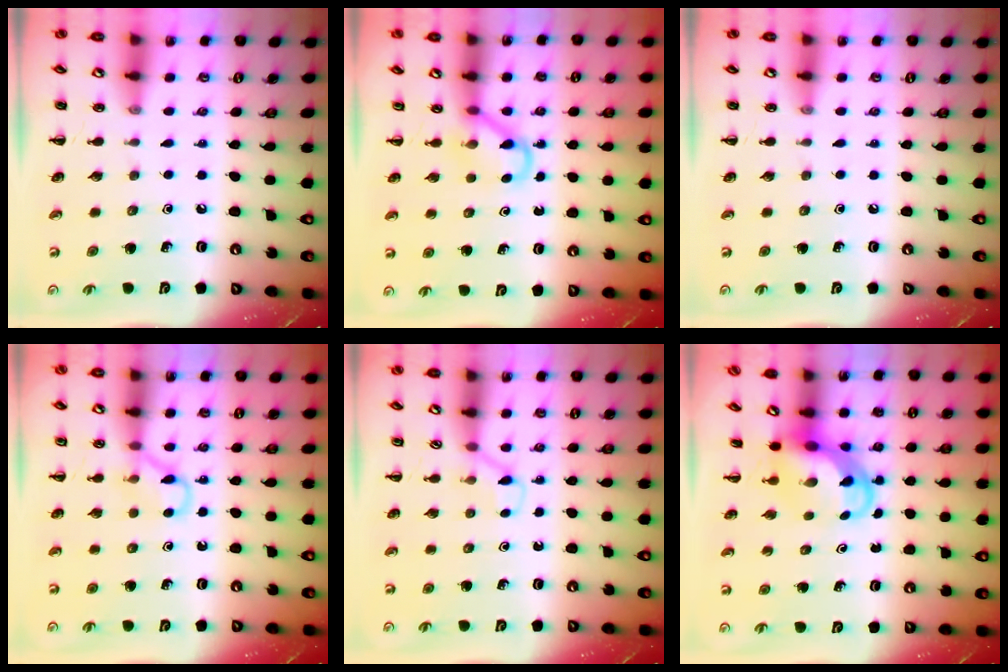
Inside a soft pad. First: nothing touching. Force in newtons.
{"total": 2.9, "press": 2.8, "slide": 0.9}
{"total": 0.0}
{"total": 4.0, "press": 3.8, "slide": 1.1}
{"total": 2.1, "press": 2.0, "slide": 0.8}
{"total": 5.4, "press": 5.3, "slide": 0.6}